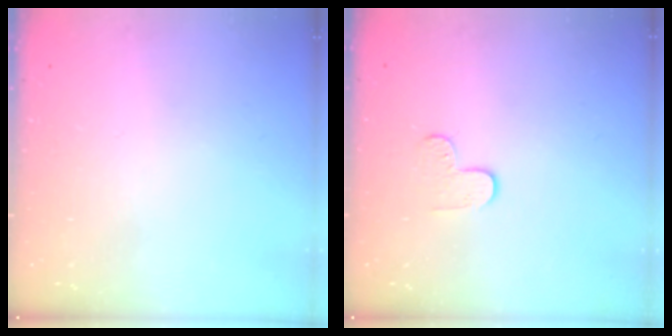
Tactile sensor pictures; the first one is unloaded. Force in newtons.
{"total": 5.5, "press": 5.5, "slide": 0.5}